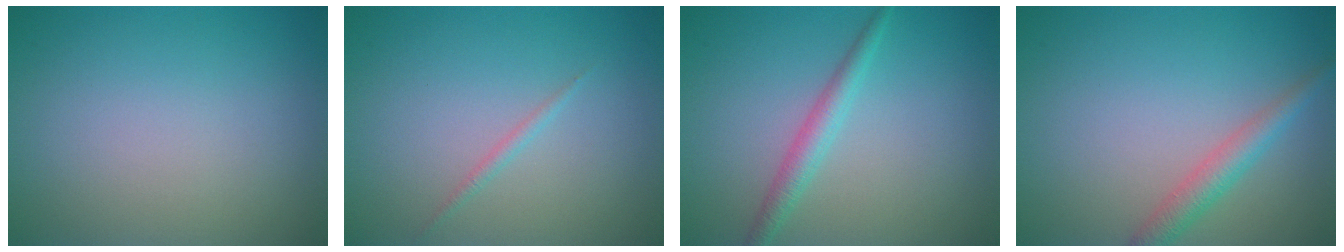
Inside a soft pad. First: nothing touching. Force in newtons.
{"total": 0.7, "press": 0.7, "slide": 0.0}
{"total": 2.2, "press": 2.2, "slide": 0.1}
{"total": 2.5, "press": 2.5, "slide": 0.1}